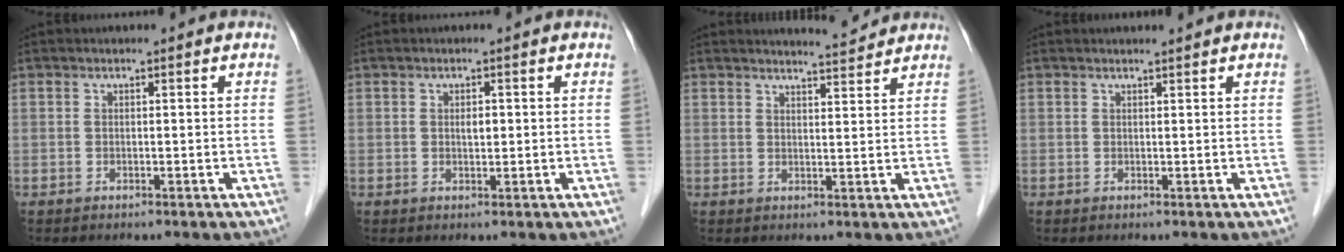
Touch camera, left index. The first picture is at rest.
{"total": 1.3, "force": [-0.2, 0.6, 1.1], "torque": [-0.017, -0.005, -0.004]}
{"total": 3.6, "force": [3.6, -0.2, 0.2], "torque": [-0.013, -0.009, 0.048]}
{"total": 0.9, "force": [0.8, -0.1, 0.4], "torque": [-0.006, 0.000, 0.013]}